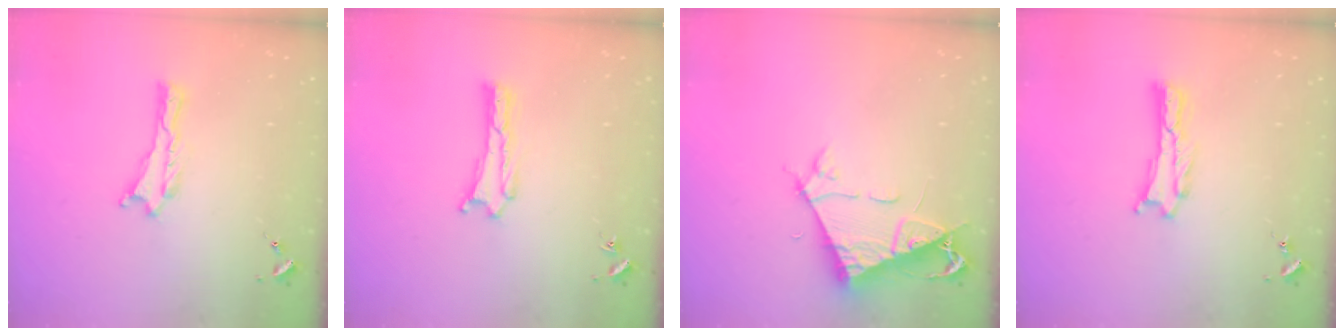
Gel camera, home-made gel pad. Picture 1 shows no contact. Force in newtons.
{"total": 0.0}
{"total": 7.6, "press": 7.6, "slide": 1.0}
{"total": 0.7, "press": 0.7, "slide": 0.2}